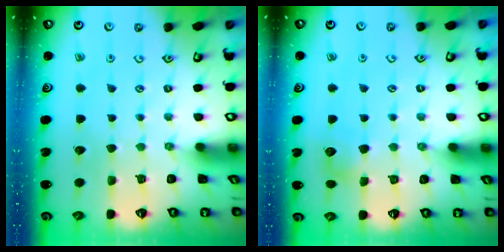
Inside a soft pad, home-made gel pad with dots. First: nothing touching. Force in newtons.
{"total": 6.3, "press": 6.3, "slide": 0.9}